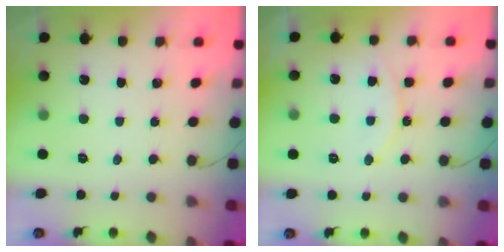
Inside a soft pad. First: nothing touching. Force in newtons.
{"total": 11.8, "press": 11.8, "slide": 0.9}